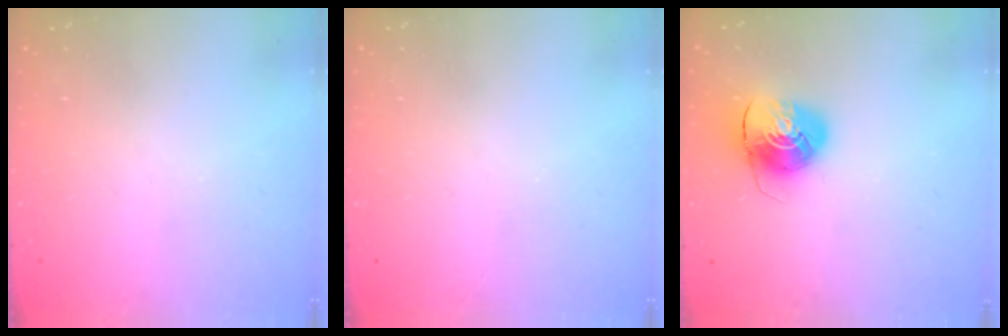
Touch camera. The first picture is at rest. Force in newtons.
{"total": 0.0}
{"total": 9.1, "press": 9.1, "slide": 0.5}